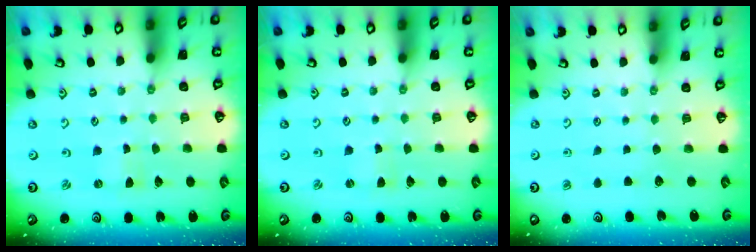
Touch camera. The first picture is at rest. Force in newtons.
{"total": 0.6, "press": 0.6, "slide": 0.1}
{"total": 0.0}